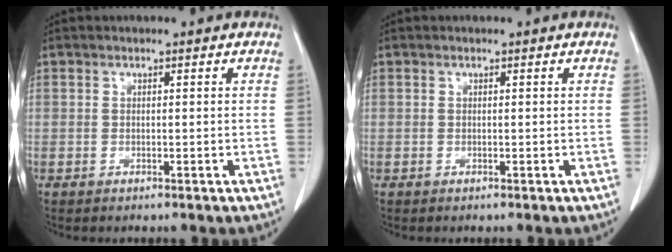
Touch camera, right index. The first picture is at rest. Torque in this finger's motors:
{"motor_torque": [0.06, -0.02, 0.04, 0.00]}